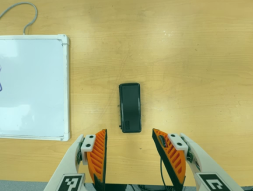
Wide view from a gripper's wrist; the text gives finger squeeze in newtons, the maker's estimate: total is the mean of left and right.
{"total": 0.0}